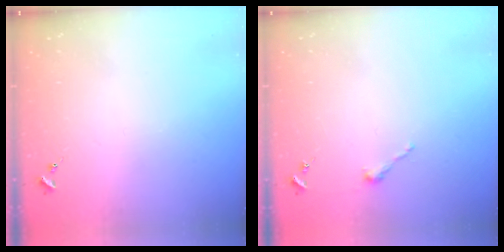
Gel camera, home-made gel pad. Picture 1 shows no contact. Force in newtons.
{"total": 2.5, "press": 2.5, "slide": 0.2}